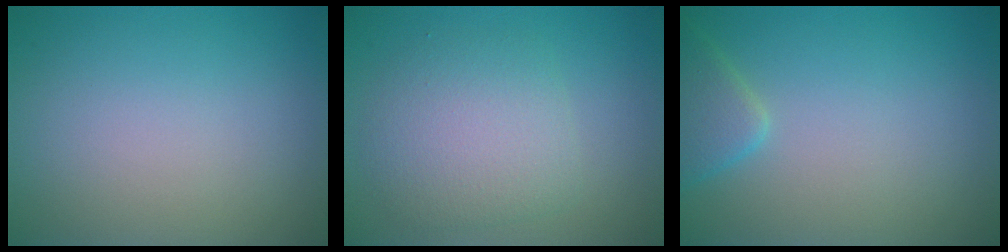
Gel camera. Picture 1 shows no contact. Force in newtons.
{"total": 4.5, "press": 4.5, "slide": 0.0}
{"total": 2.4, "press": 2.4, "slide": 0.1}